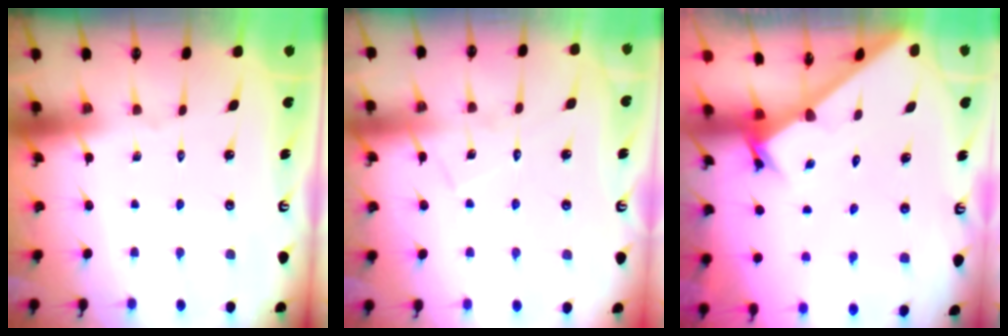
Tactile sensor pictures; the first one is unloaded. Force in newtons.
{"total": 7.7, "press": 7.6, "slide": 0.6}
{"total": 2.4, "press": 2.4, "slide": 0.1}